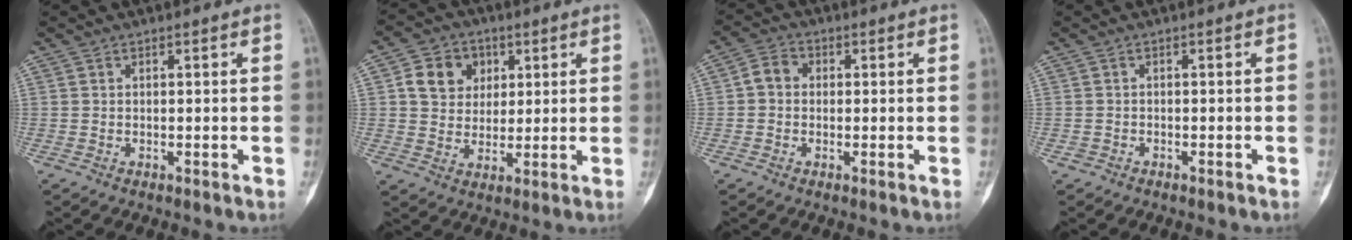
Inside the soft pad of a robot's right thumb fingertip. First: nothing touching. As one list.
[{"total": 8.7, "force": [2.7, 7.4, 3.8], "torque": [-0.029, -0.005, 0.044]}, {"total": 4.0, "force": [0.1, 3.4, 2.1], "torque": [-0.026, 0.013, -0.008]}, {"total": 1.0, "force": [-0.6, 0.7, 0.3], "torque": [-0.010, 0.010, -0.012]}]